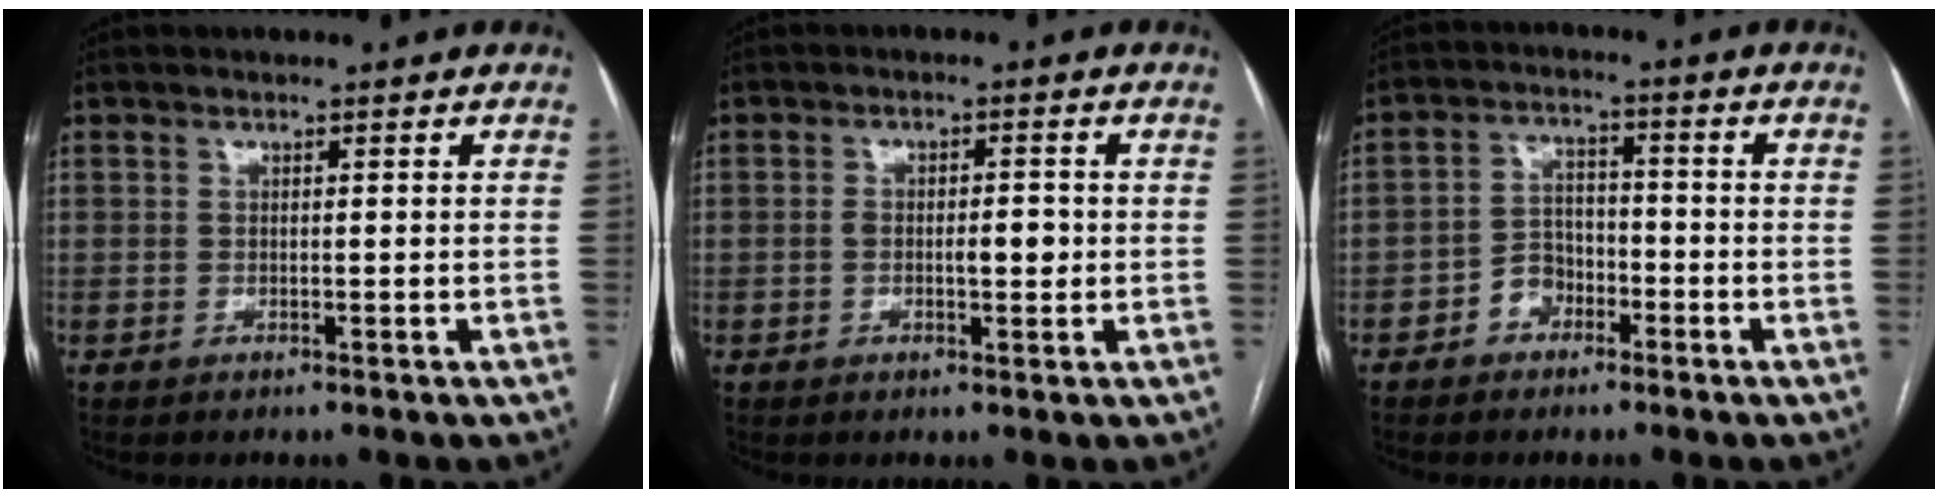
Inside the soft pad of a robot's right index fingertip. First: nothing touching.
{"total": 3.7, "force": [-0.4, 1.5, 3.4], "torque": [-0.056, 0.006, -0.003]}
{"total": 4.8, "force": [-2.5, 3.6, 1.9], "torque": [-0.030, 0.017, -0.046]}